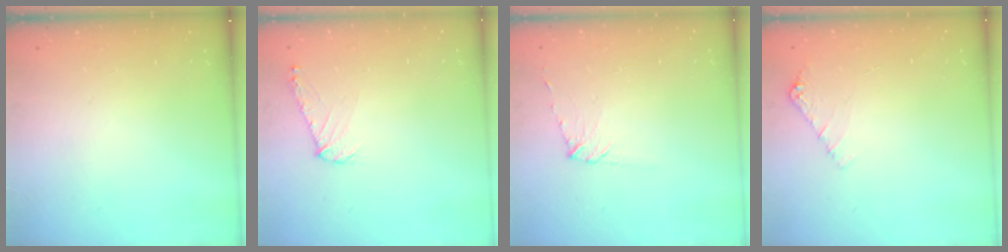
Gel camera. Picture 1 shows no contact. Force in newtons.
{"total": 7.3, "press": 7.2, "slide": 0.7}
{"total": 5.3, "press": 5.3, "slide": 0.6}
{"total": 4.3, "press": 4.3, "slide": 0.5}